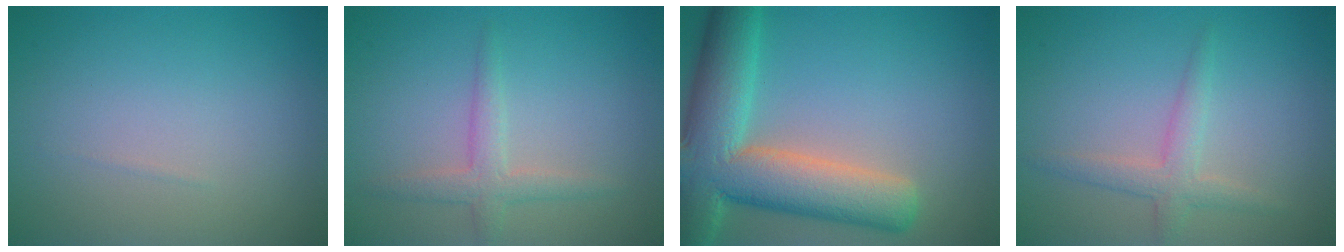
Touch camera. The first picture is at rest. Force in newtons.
{"total": 2.4, "press": 2.4, "slide": 0.0}
{"total": 11.0, "press": 11.0, "slide": 0.9}
{"total": 2.4, "press": 2.4, "slide": 0.1}